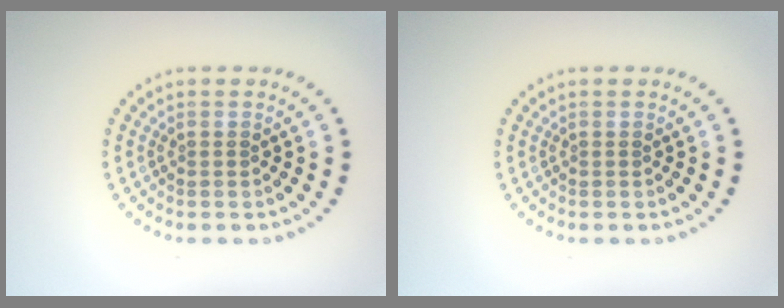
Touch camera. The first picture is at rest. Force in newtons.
{"total": 0.0}